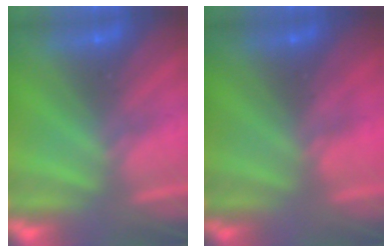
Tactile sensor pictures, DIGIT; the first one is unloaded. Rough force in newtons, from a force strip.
{"total": 4.5}